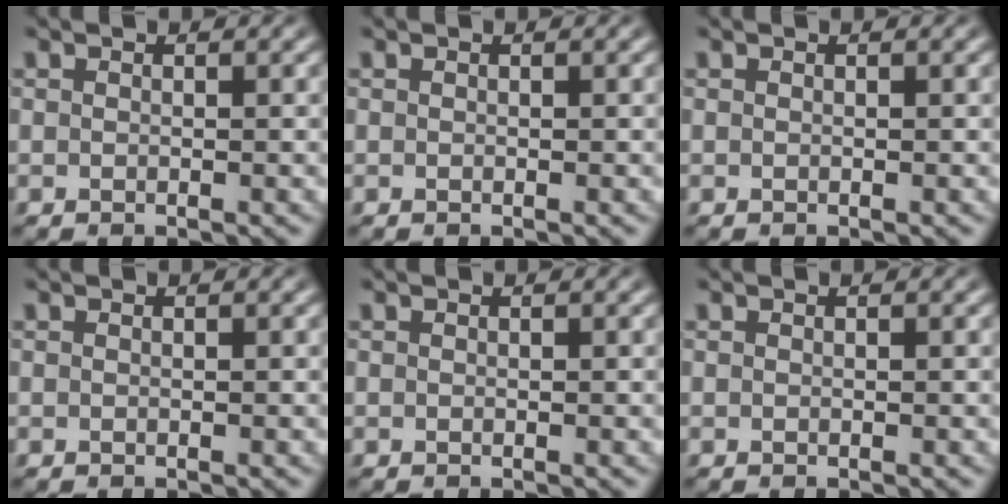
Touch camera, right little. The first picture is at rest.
{"total": 0.0}
{"total": 0.0}
{"total": 0.0}
{"total": 0.0}
{"total": 0.0}